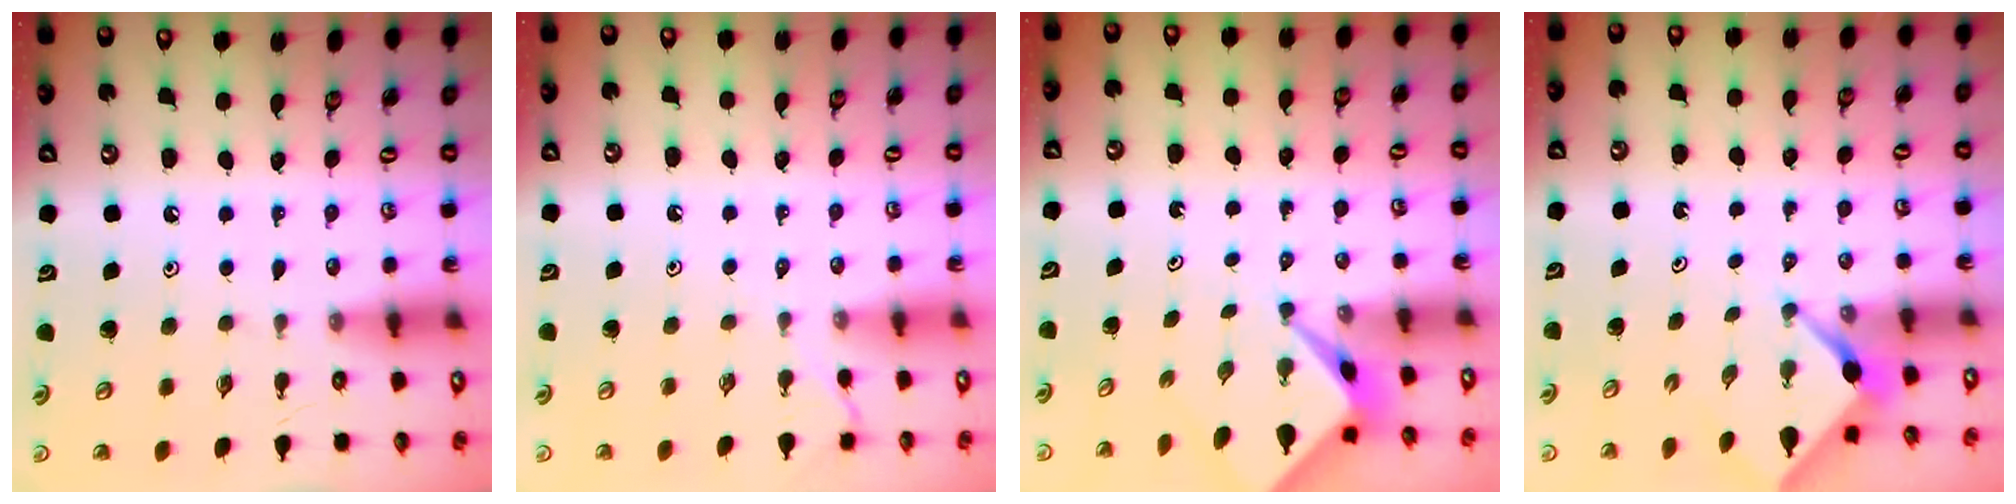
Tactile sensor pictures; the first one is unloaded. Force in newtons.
{"total": 2.4, "press": 2.4, "slide": 0.5}
{"total": 2.1, "press": 2.1, "slide": 0.3}
{"total": 2.5, "press": 2.5, "slide": 0.2}